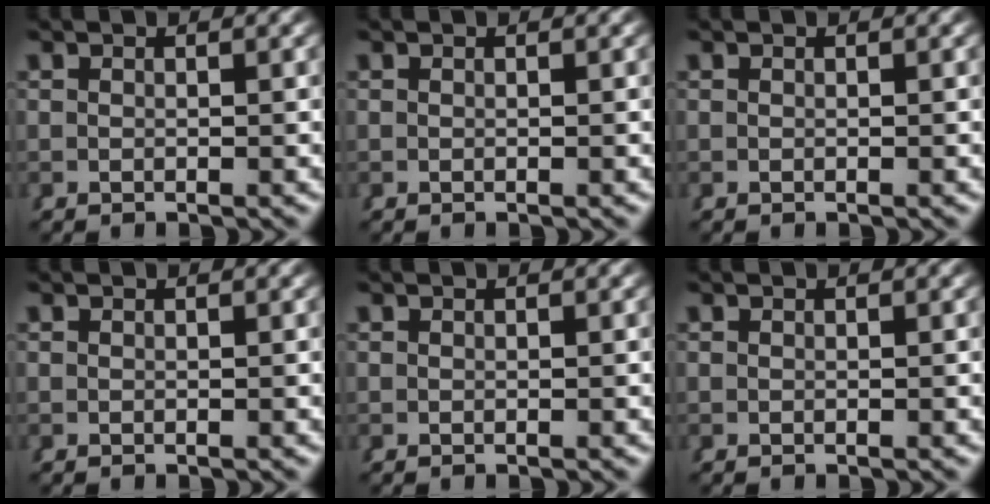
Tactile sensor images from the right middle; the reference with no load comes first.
{"total": 0.0}
{"total": 0.0}
{"total": 0.0}
{"total": 0.0}
{"total": 0.0}